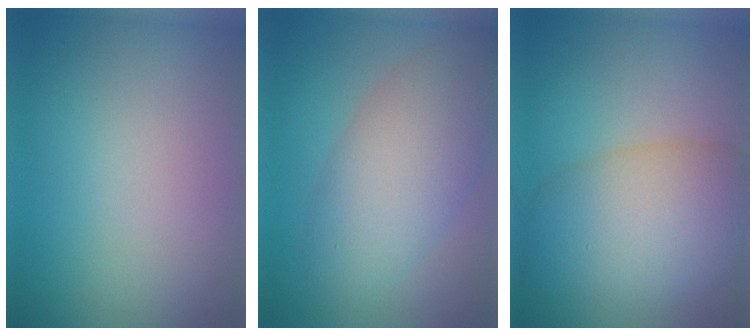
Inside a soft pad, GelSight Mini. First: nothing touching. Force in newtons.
{"total": 7.3, "press": 7.2, "slide": 0.4}
{"total": 8.4, "press": 8.4, "slide": 0.4}